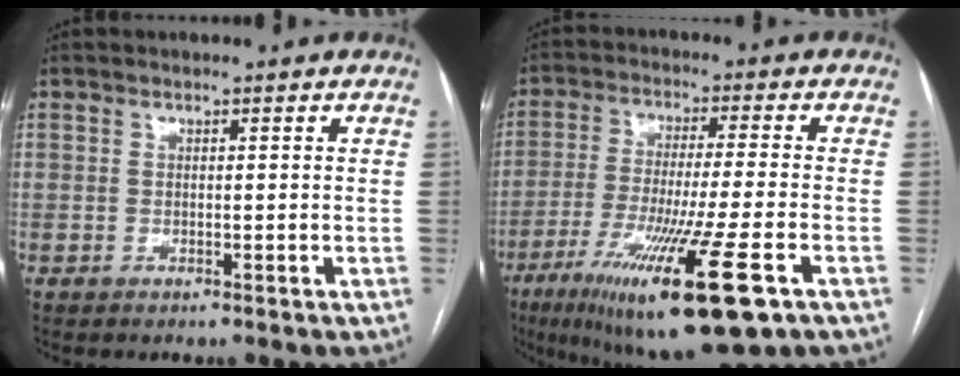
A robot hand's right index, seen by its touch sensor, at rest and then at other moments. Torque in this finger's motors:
{"motor_torque": [1.80, -0.34, 1.05, 0.21]}